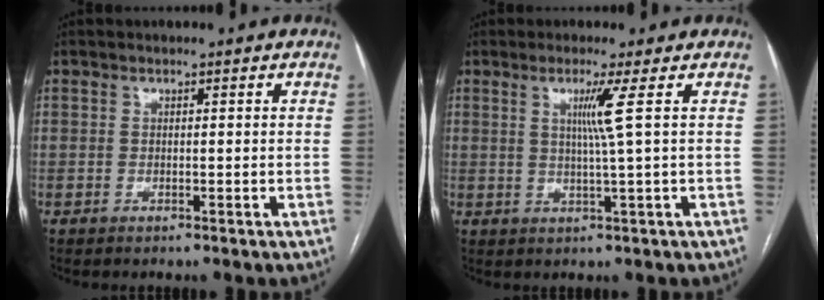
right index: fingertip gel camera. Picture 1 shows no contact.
{"total": 4.0, "force": [1.1, -1.6, 3.5], "torque": [-0.069, -0.006, 0.024]}